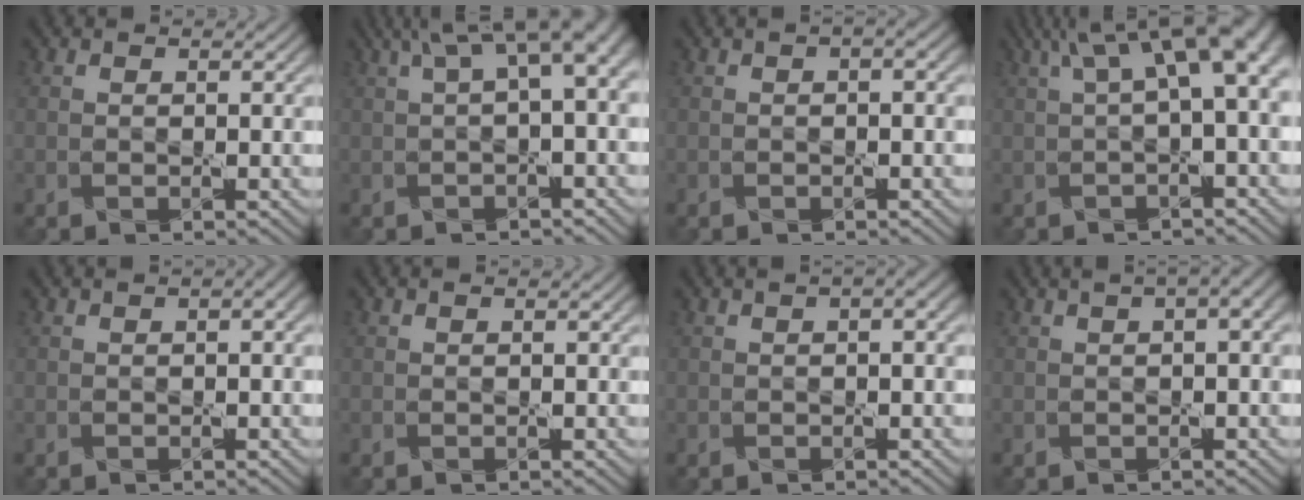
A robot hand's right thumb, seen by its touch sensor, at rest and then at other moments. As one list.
[{"total": 7.3, "force": [2.3, 2.1, 6.6], "torque": [-0.101, 0.029, 0.040]}, {"total": 1.4, "force": [0.2, 0.3, 1.3], "torque": [-0.020, 0.007, -0.002]}, {"total": 8.9, "force": [2.4, 2.7, 8.1], "torque": [-0.124, 0.031, 0.040]}, {"total": 1.4, "force": [0.4, 0.4, 1.2], "torque": [-0.019, 0.002, 0.003]}, {"total": 0.0}, {"total": 2.1, "force": [0.6, 0.6, 2.0], "torque": [-0.032, 0.006, 0.004]}, {"total": 4.2, "force": [1.5, 1.4, 3.6], "torque": [-0.055, 0.017, 0.010]}]